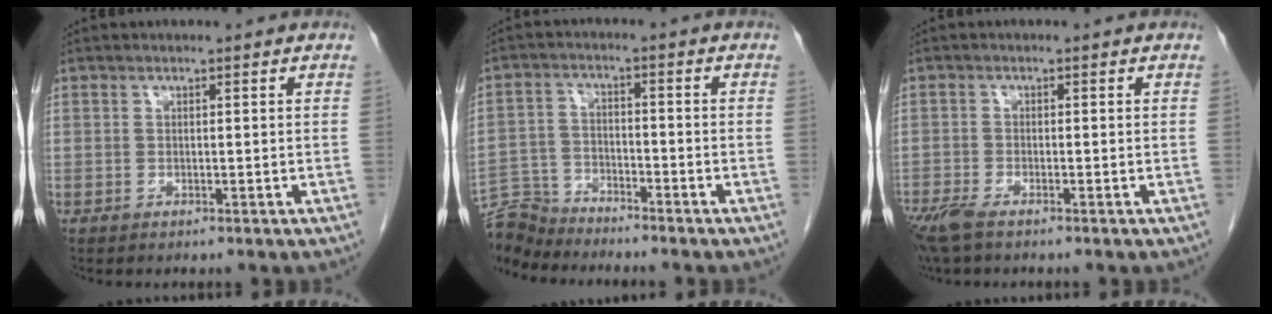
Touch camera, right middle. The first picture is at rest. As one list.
[{"total": 7.6, "force": [-7.6, 0.6, 0.2], "torque": [-0.008, -0.001, -0.145]}, {"total": 4.6, "force": [-3.5, 0.9, 2.9], "torque": [-0.064, -0.015, -0.066]}]